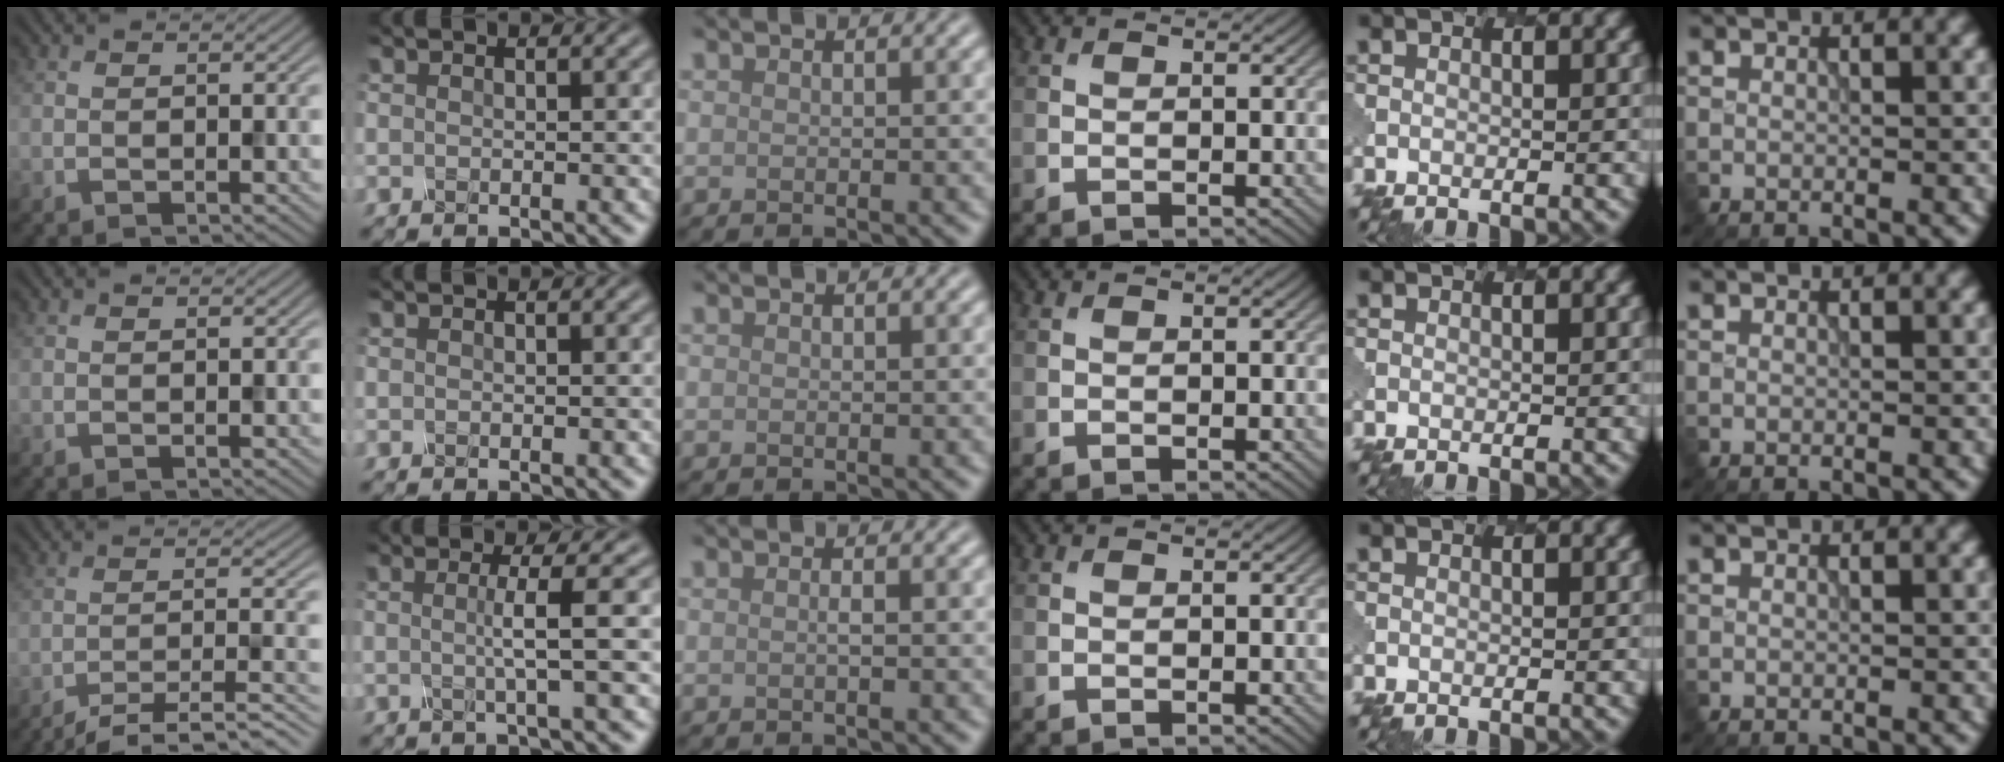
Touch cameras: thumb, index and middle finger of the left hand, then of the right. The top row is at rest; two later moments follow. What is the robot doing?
{"motion": "shake", "object": "salt shaker"}